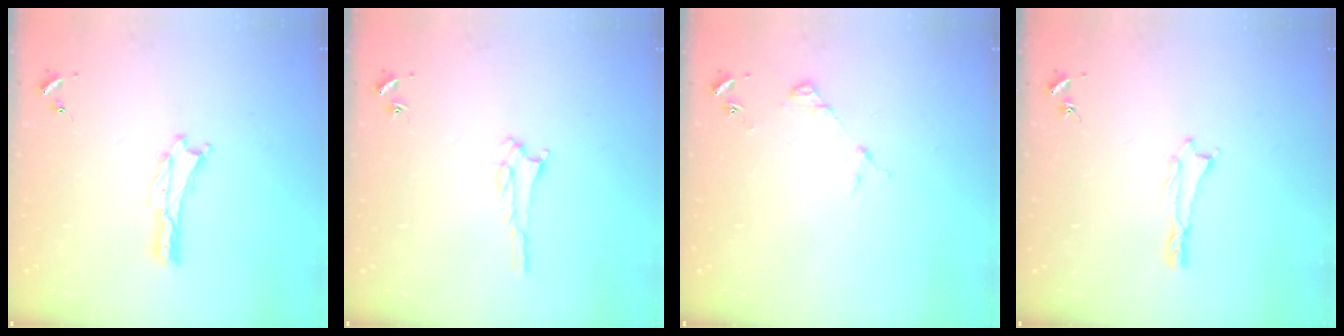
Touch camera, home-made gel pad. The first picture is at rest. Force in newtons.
{"total": 1.5, "press": 1.5, "slide": 0.2}
{"total": 4.0, "press": 4.0, "slide": 0.4}
{"total": 0.0}